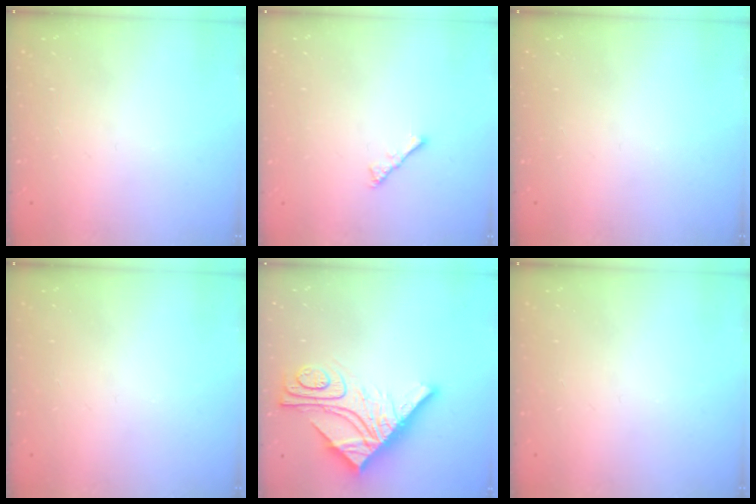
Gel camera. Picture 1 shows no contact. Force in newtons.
{"total": 2.1, "press": 2.1, "slide": 0.5}
{"total": 0.0}
{"total": 0.0}
{"total": 16.8, "press": 16.8, "slide": 1.5}
{"total": 0.0}